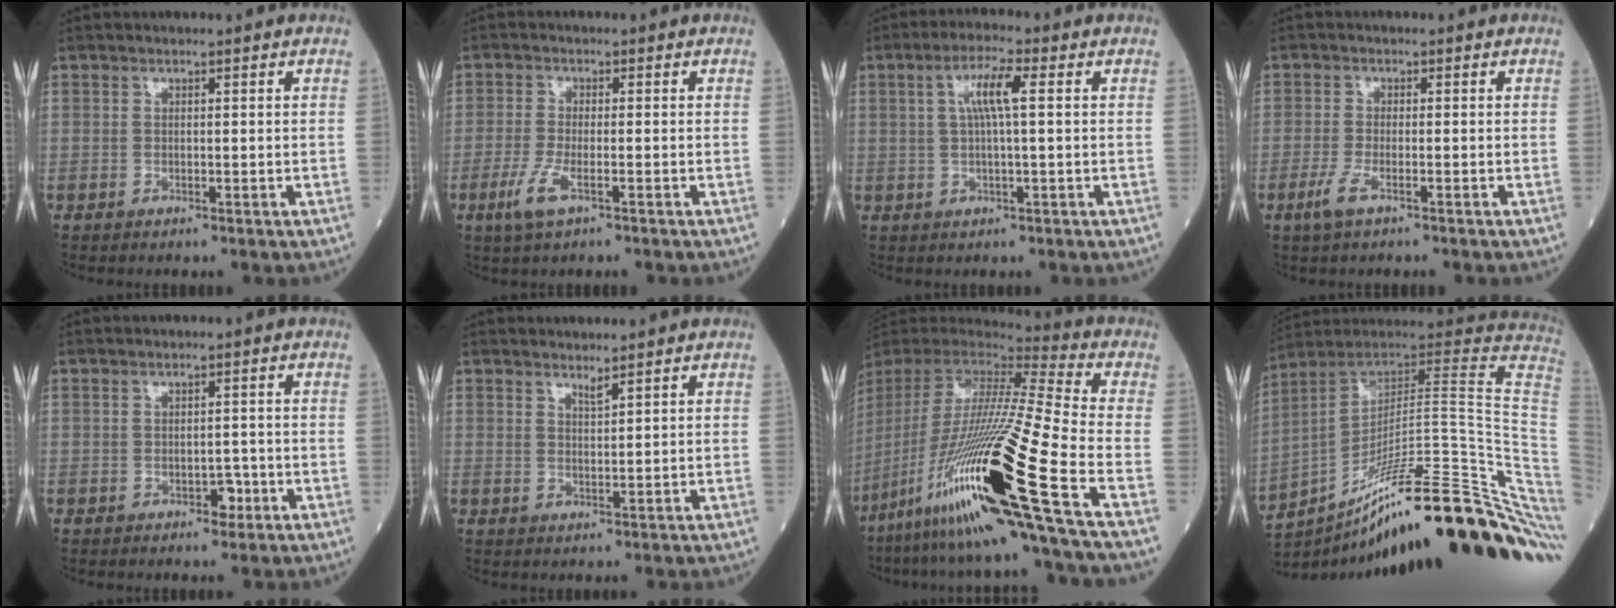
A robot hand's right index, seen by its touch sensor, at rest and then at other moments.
{"total": 4.4, "force": [-2.2, 0.8, 3.7], "torque": [-0.089, -0.010, -0.045]}
{"total": 5.6, "force": [1.3, 0.4, 5.4], "torque": [-0.104, 0.011, 0.023]}
{"total": 2.9, "force": [-1.7, 0.4, 2.3], "torque": [-0.060, -0.007, -0.038]}
{"total": 2.0, "force": [-0.8, 1.3, 1.3], "torque": [-0.014, 0.004, -0.008]}
{"total": 1.5, "force": [1.3, -0.2, 0.7], "torque": [-0.013, -0.011, 0.025]}
{"total": 30.4, "force": [-14.2, -0.3, 26.9], "torque": [-0.525, -0.063, -0.268]}
{"total": 31.2, "force": [-19.7, 2.3, 24.1], "torque": [-0.221, 0.026, -0.296]}